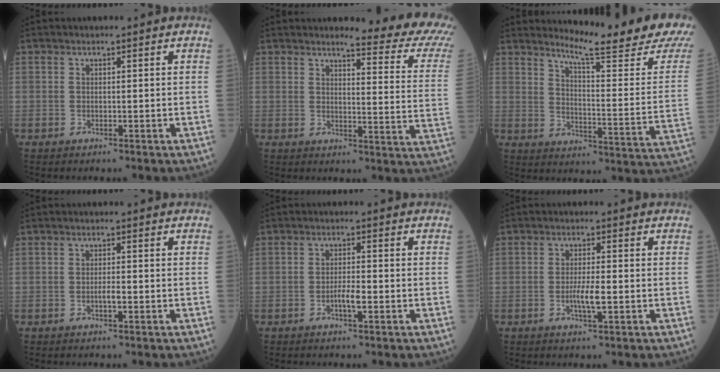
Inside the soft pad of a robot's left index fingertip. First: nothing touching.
{"total": 13.3, "force": [12.3, -0.2, 5.0], "torque": [-0.053, -0.091, 0.119]}
{"total": 17.9, "force": [15.8, -1.2, 8.3], "torque": [-0.123, -0.103, 0.198]}
{"total": 1.4, "force": [-0.5, 0.2, 1.2], "torque": [-0.024, 0.001, -0.010]}
{"total": 2.5, "force": [-1.0, 0.3, 2.2], "torque": [-0.042, 0.001, -0.019]}
{"total": 3.4, "force": [-0.9, 0.3, 3.3], "torque": [-0.066, -0.004, -0.016]}